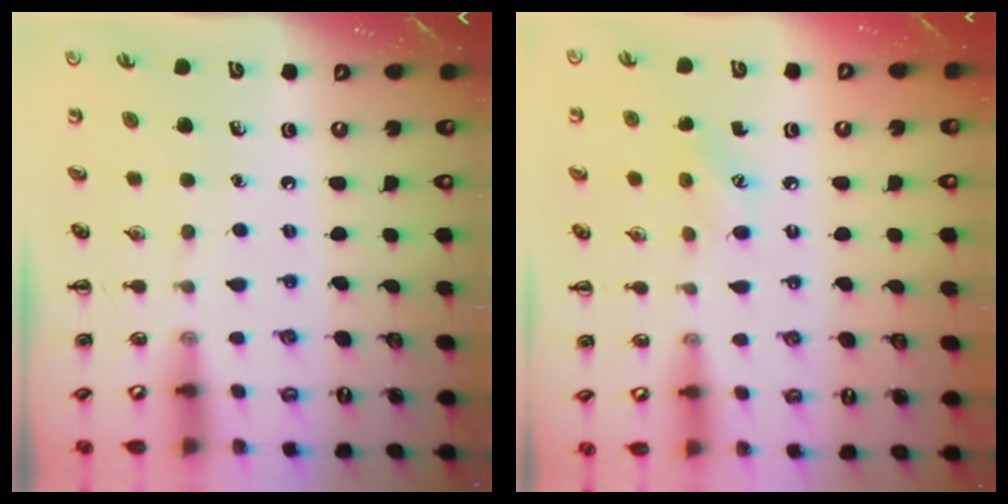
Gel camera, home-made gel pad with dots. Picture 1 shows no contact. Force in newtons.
{"total": 5.9, "press": 5.7, "slide": 1.3}